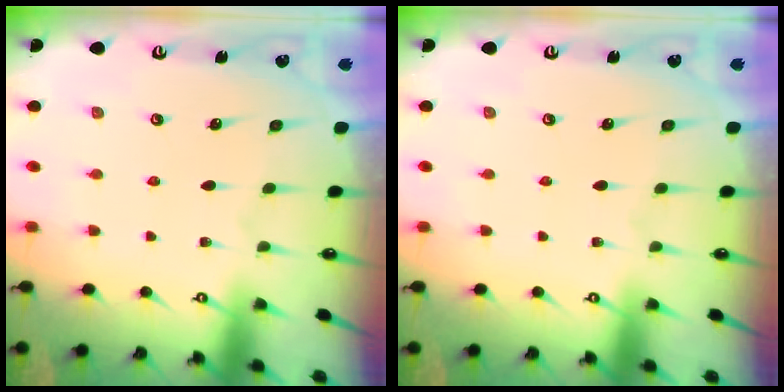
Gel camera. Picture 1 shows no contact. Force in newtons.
{"total": 0.0}